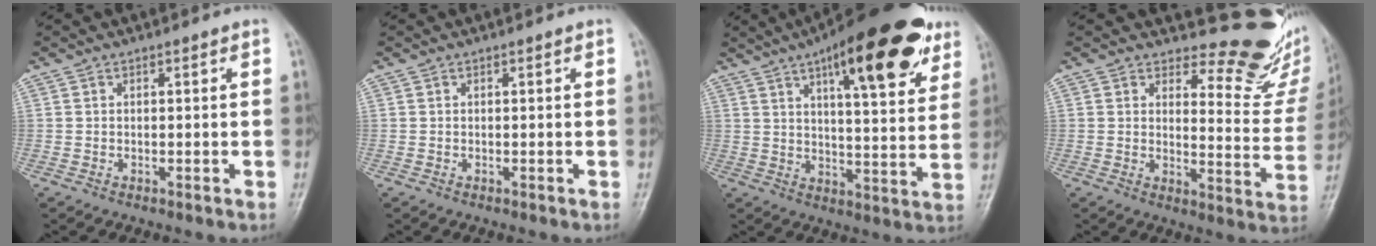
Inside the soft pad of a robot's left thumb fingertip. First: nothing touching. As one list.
[{"total": 0.0}, {"total": 22.6, "force": [12.5, 7.1, 17.4], "torque": [-0.225, -0.029, 0.180]}, {"total": 14.0, "force": [12.9, 4.7, 3.1], "torque": [0.004, -0.141, 0.139]}]